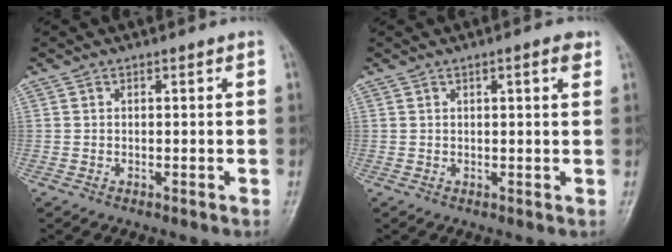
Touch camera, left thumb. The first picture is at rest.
{"total": 2.6, "force": [1.4, 0.5, 2.1], "torque": [-0.024, -0.003, 0.016]}